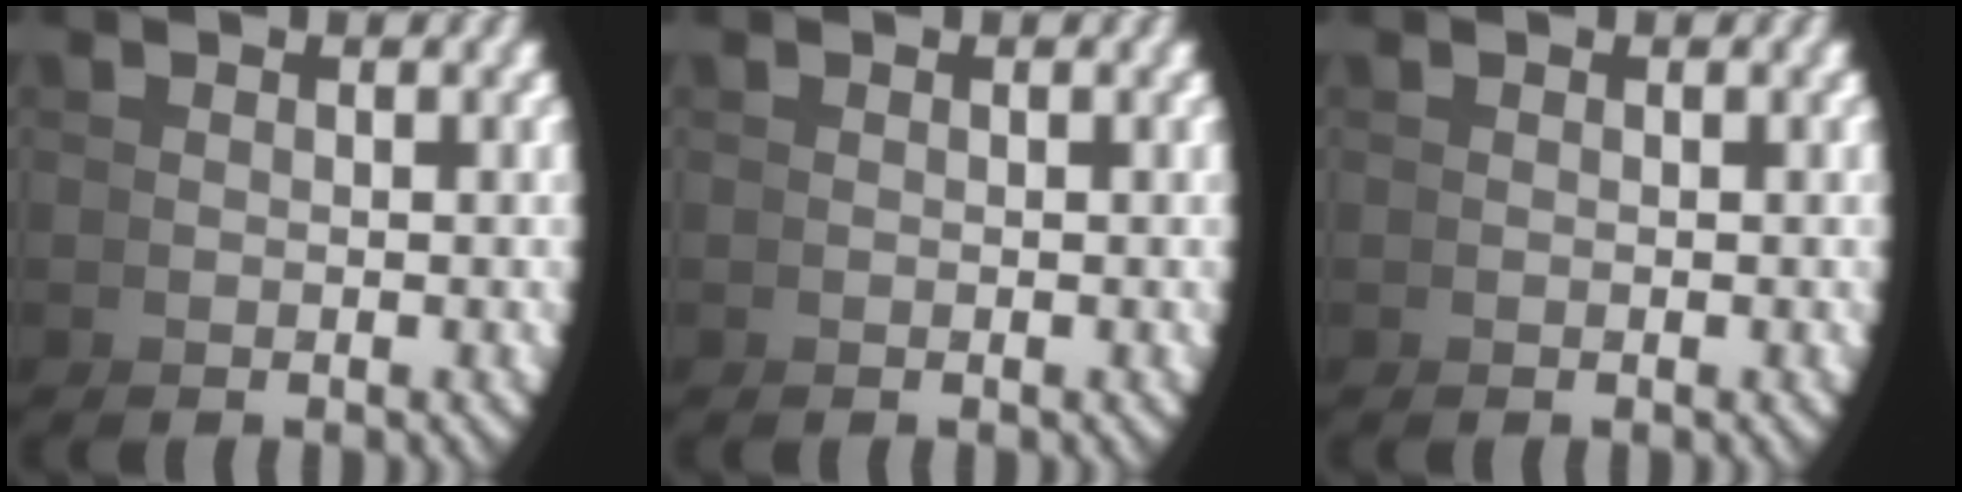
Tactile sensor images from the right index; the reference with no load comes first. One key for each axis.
{"total": 0.0}
{"total": 0.0}